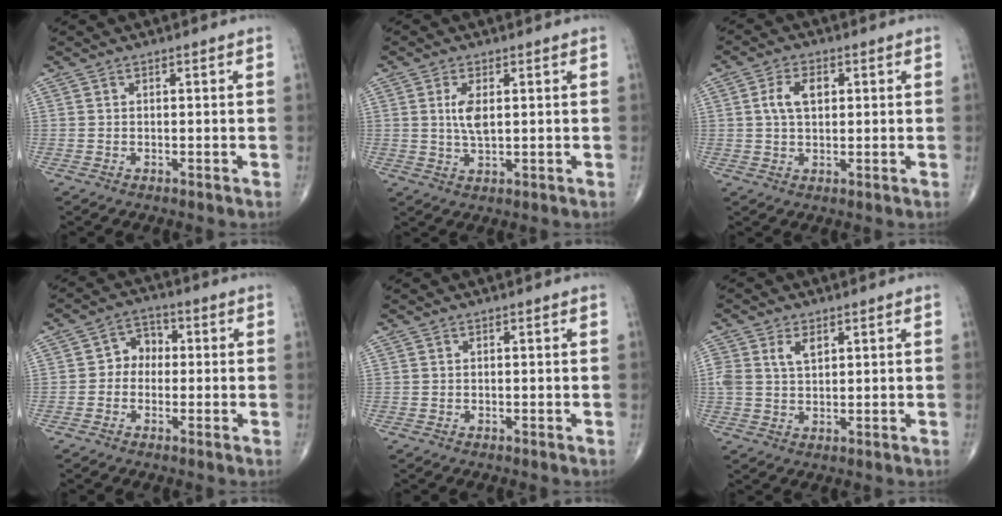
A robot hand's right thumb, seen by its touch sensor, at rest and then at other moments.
{"total": 4.2, "force": [0.8, 1.8, 3.8], "torque": [-0.077, -0.006, 0.019]}
{"total": 5.4, "force": [1.2, 3.2, 4.1], "torque": [-0.076, 0.006, 0.020]}
{"total": 4.9, "force": [-0.3, 4.1, 2.6], "torque": [-0.013, 0.022, -0.018]}
{"total": 0.0}
{"total": 4.5, "force": [1.8, 2.7, 3.1], "torque": [-0.057, 0.002, 0.039]}